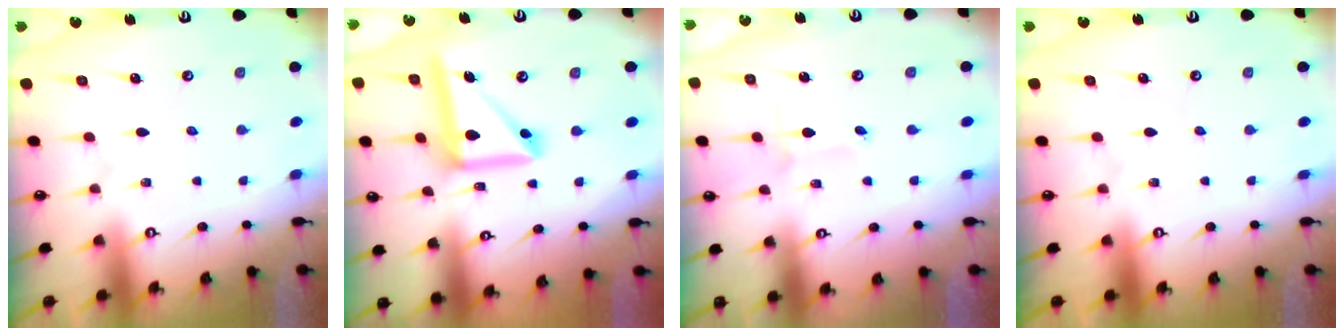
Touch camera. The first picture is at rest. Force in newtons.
{"total": 16.5, "press": 16.5, "slide": 1.4}
{"total": 1.4, "press": 1.4, "slide": 0.1}
{"total": 0.0}